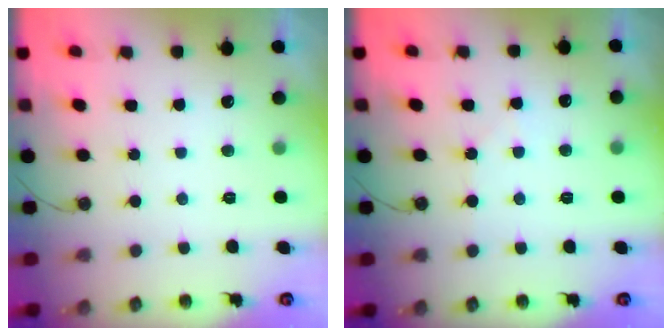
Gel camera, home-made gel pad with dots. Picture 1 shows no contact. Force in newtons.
{"total": 4.2, "press": 4.1, "slide": 0.8}